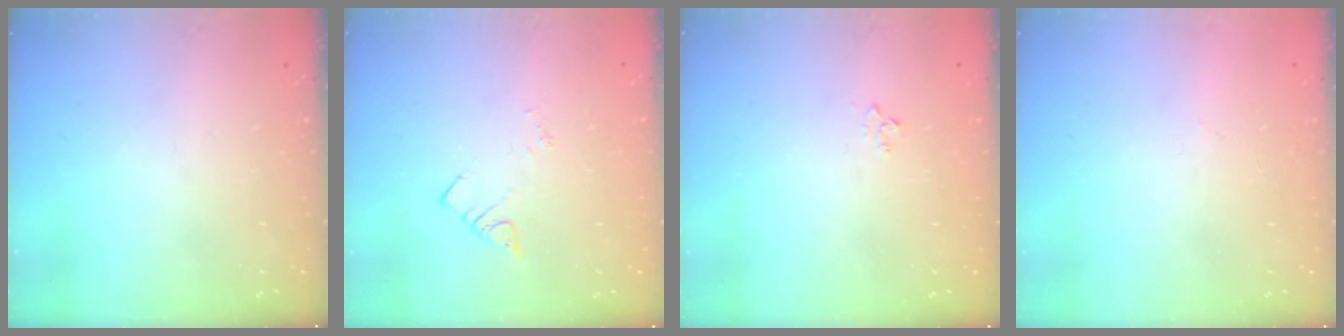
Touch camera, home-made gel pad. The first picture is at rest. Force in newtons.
{"total": 1.8, "press": 1.8, "slide": 0.3}
{"total": 3.2, "press": 3.2, "slide": 0.4}
{"total": 0.0}